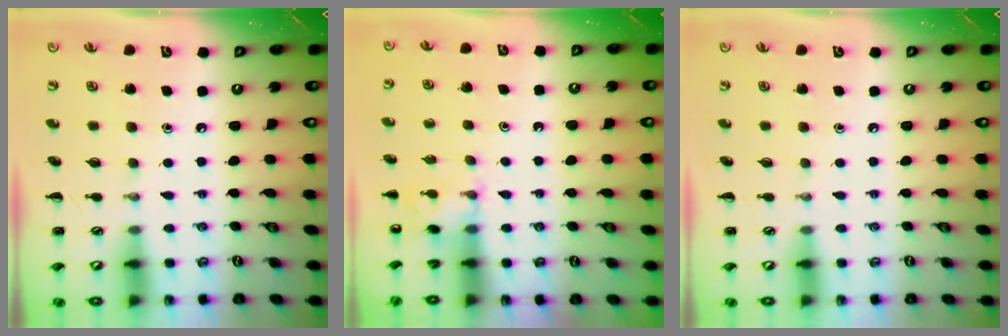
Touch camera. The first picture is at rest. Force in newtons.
{"total": 4.7, "press": 4.5, "slide": 1.4}
{"total": 0.0}